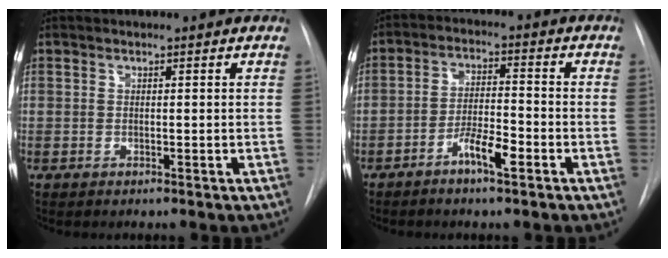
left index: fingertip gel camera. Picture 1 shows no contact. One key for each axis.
{"total": 5.6, "fx": -3.3, "fy": 1.0, "fz": 4.4, "tx": -0.087, "ty": 0.004, "tz": -0.062}